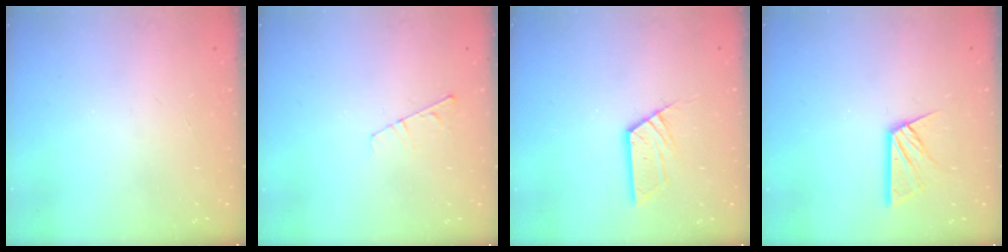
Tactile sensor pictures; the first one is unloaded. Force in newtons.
{"total": 3.5, "press": 3.5, "slide": 0.3}
{"total": 7.8, "press": 7.7, "slide": 0.5}
{"total": 10.1, "press": 10.0, "slide": 1.0}